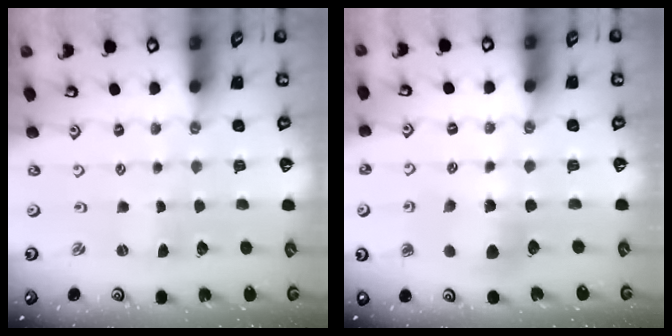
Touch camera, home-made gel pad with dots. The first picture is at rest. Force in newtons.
{"total": 7.1, "press": 7.1, "slide": 0.5}